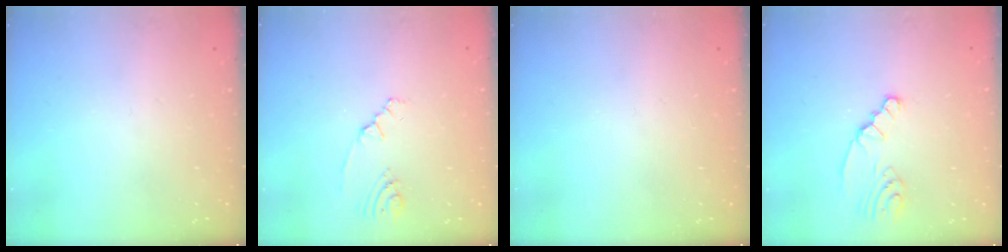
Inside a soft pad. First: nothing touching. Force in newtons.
{"total": 2.5, "press": 2.3, "slide": 1.0}
{"total": 0.0}
{"total": 2.4, "press": 2.4, "slide": 0.1}